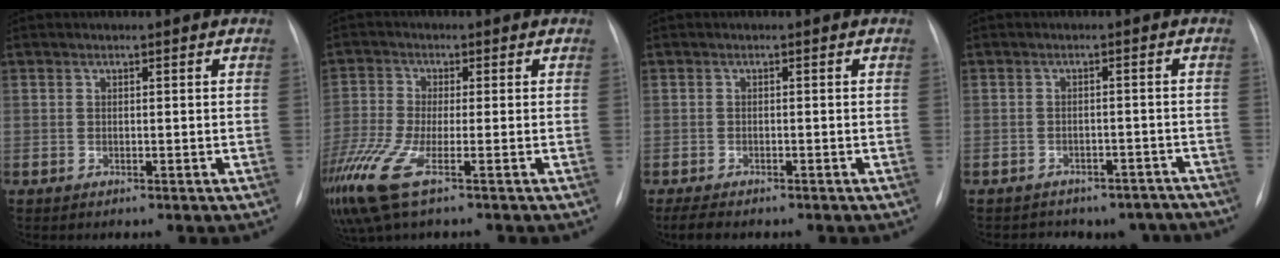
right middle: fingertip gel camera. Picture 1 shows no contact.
{"total": 9.5, "force": [-5.2, 1.4, 7.8], "torque": [-0.181, -0.024, -0.105]}
{"total": 3.6, "force": [-2.8, 1.0, 1.9], "torque": [-0.035, -0.010, -0.037]}
{"total": 11.1, "force": [-9.6, 5.3, 1.2], "torque": [-0.007, 0.026, -0.096]}